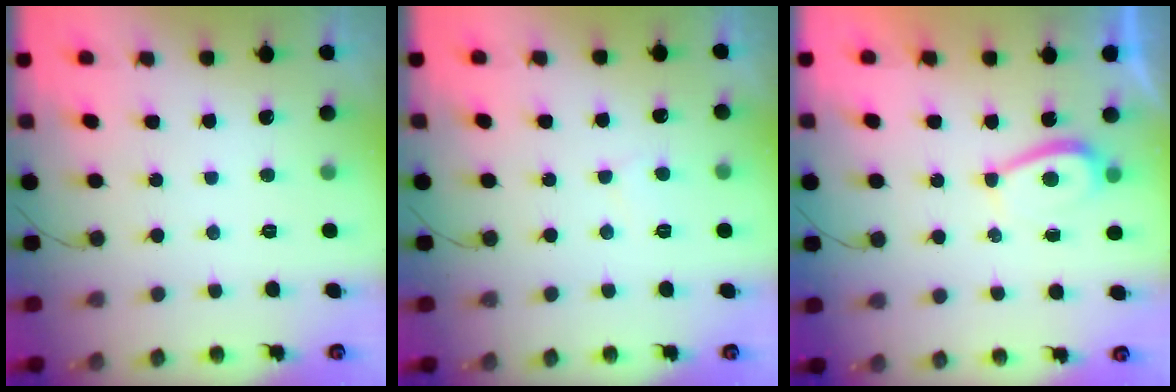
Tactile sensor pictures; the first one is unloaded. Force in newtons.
{"total": 2.9, "press": 2.9, "slide": 0.3}
{"total": 2.8, "press": 2.7, "slide": 0.5}